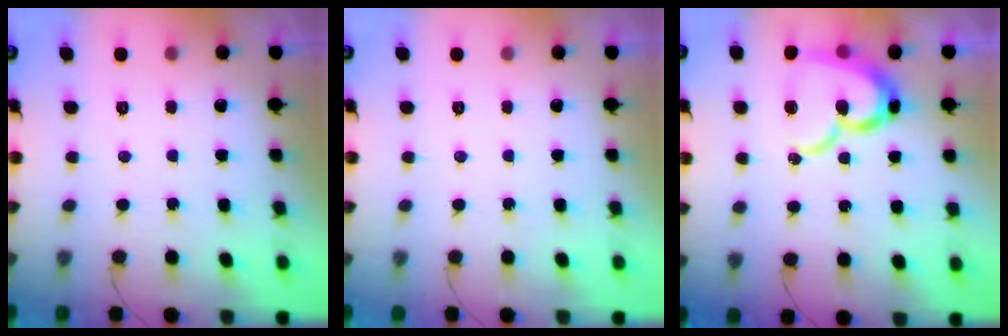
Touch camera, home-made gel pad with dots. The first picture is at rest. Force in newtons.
{"total": 0.0}
{"total": 14.7, "press": 14.7, "slide": 0.9}